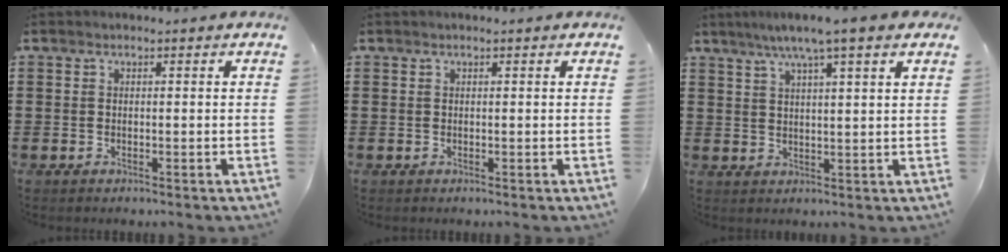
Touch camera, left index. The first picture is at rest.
{"total": 0.0}
{"total": 5.8, "force": [4.2, -0.3, 4.1], "torque": [-0.089, -0.003, 0.070]}